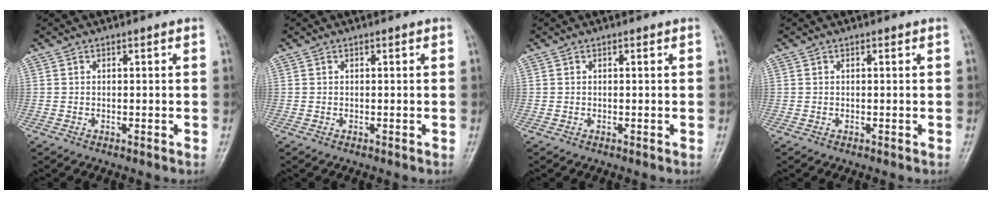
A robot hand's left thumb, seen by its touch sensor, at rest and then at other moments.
{"total": 0.0}
{"total": 0.0}
{"total": 0.0}